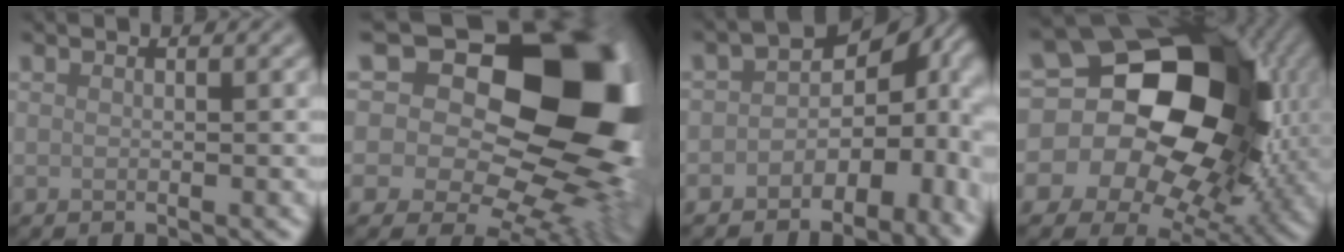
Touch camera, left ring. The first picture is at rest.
{"total": 22.7, "force": [7.5, 16.3, 13.8], "torque": [-0.195, 0.063, 0.109]}
{"total": 7.6, "force": [-2.1, 5.6, 4.7], "torque": [-0.028, 0.005, -0.038]}
{"total": 21.1, "force": [2.3, 16.1, 13.5], "torque": [-0.209, 0.020, 0.022]}